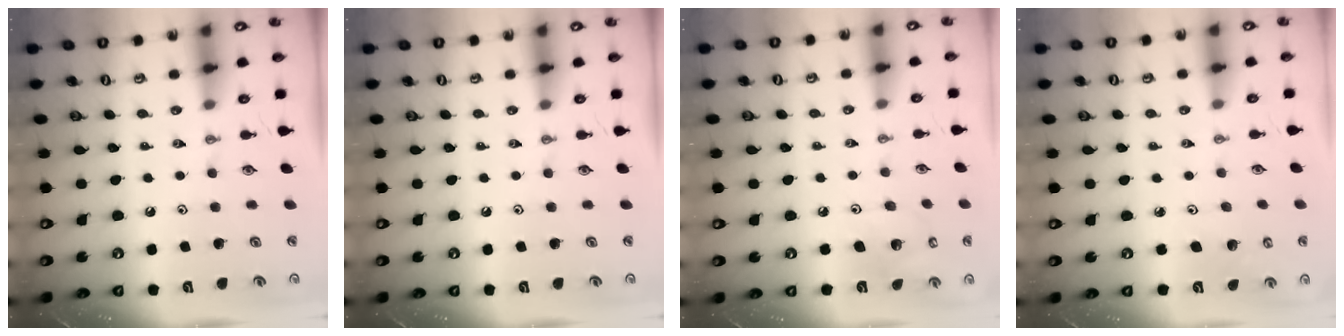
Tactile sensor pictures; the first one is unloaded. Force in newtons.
{"total": 0.0}
{"total": 6.0, "press": 5.5, "slide": 2.3}
{"total": 3.9, "press": 3.8, "slide": 0.5}